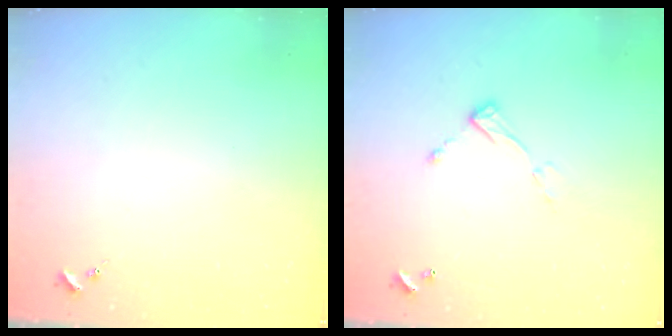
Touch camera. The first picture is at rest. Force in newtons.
{"total": 6.9, "press": 6.9, "slide": 0.4}